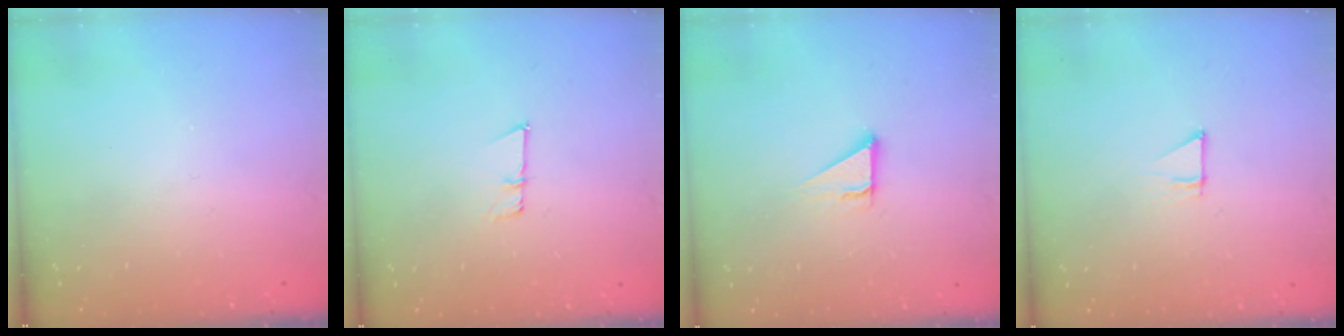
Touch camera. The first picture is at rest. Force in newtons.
{"total": 5.4, "press": 5.2, "slide": 1.3}
{"total": 4.0, "press": 4.0, "slide": 0.2}
{"total": 4.9, "press": 4.9, "slide": 0.3}